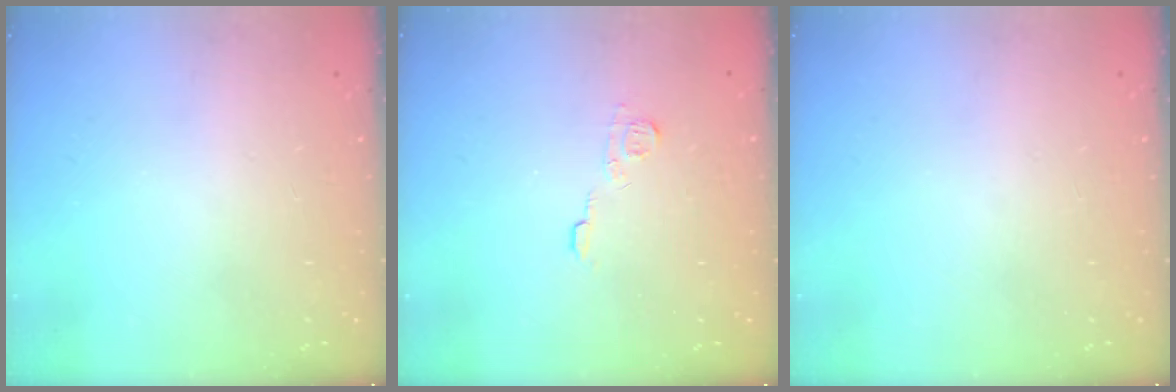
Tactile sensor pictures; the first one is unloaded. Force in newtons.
{"total": 6.0, "press": 6.0, "slide": 0.7}
{"total": 0.0}